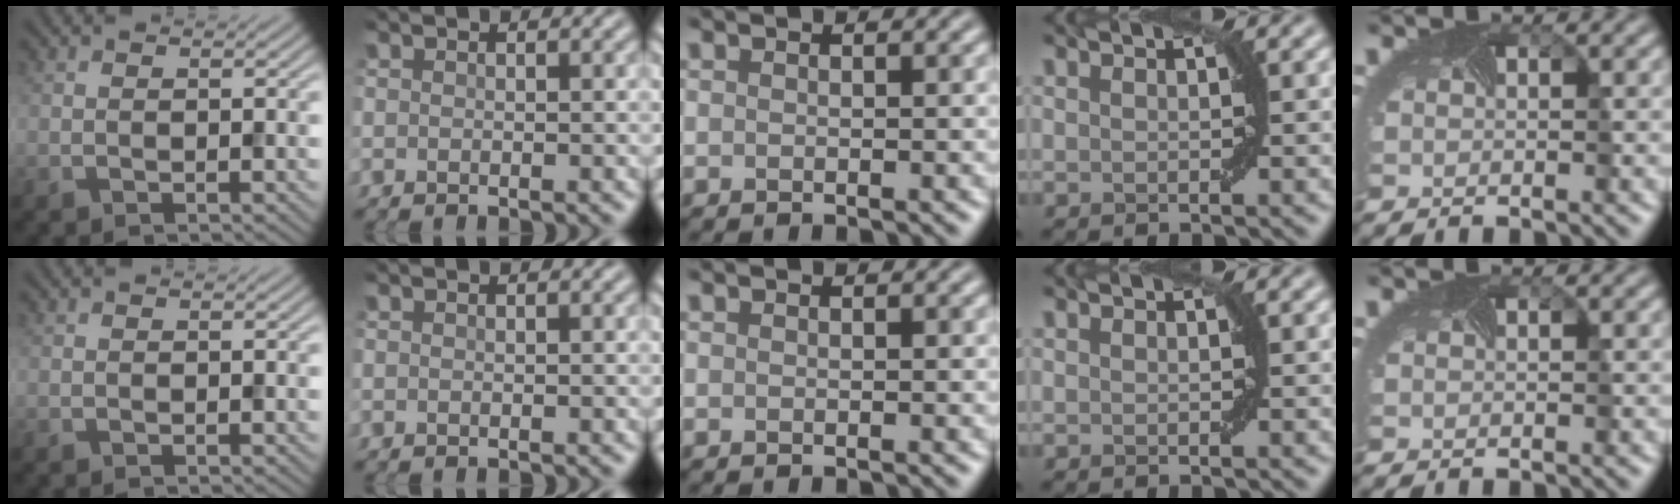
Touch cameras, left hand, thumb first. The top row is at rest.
{}